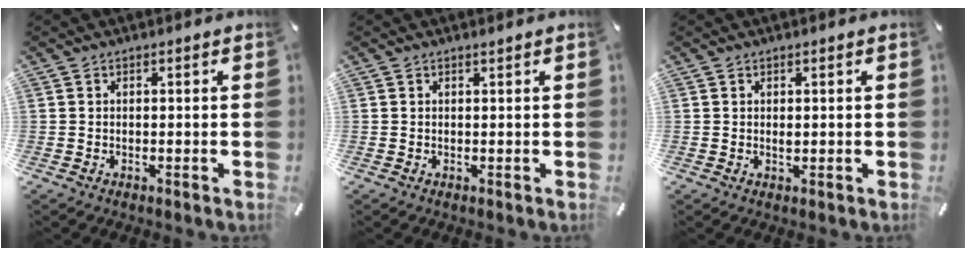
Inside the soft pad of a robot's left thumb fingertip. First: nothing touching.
{"total": 0.0}
{"total": 0.7, "force": [0.2, 0.4, 0.5], "torque": [-0.011, 0.001, 0.005]}